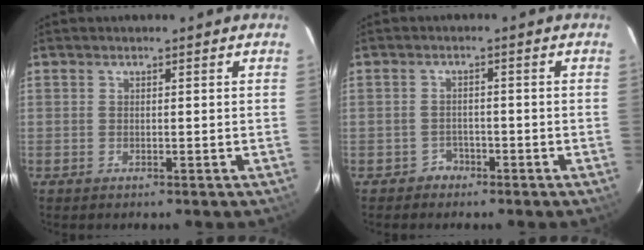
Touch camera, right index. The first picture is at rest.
{"total": 2.6, "force": [-1.7, 1.9, -0.2], "torque": [0.002, 0.012, -0.027]}